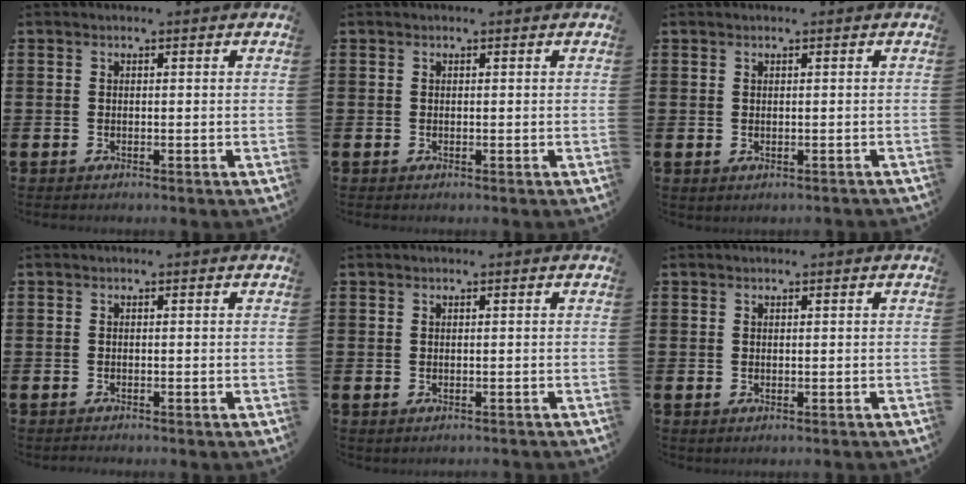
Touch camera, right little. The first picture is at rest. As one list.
[{"total": 0.0}, {"total": 0.0}, {"total": 0.6, "force": [-0.6, 0.0, 0.0], "torque": [-0.002, -0.002, -0.013]}, {"total": 0.0}, {"total": 0.0}]